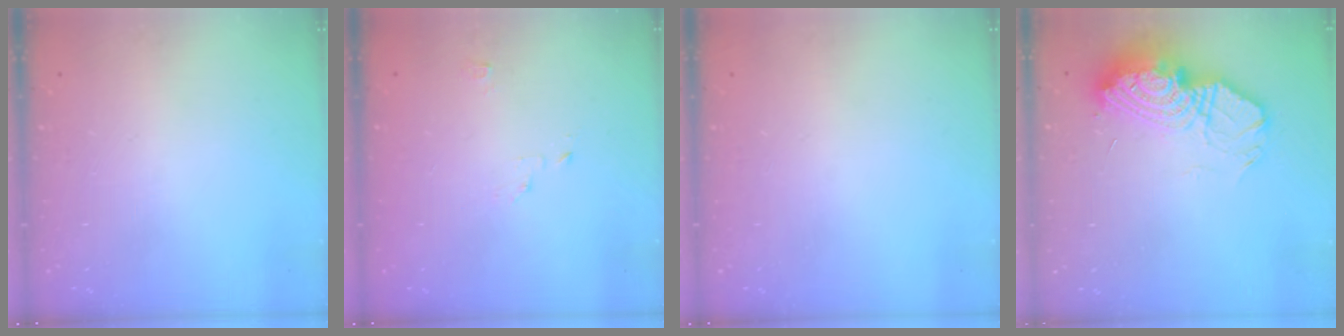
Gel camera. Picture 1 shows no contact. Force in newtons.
{"total": 2.1, "press": 2.1, "slide": 0.2}
{"total": 0.0}
{"total": 15.0, "press": 15.0, "slide": 1.4}